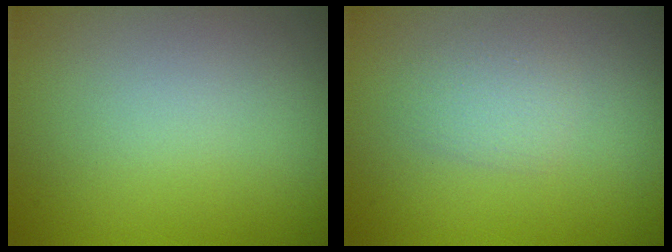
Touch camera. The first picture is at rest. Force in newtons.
{"total": 1.6, "press": 1.6, "slide": 0.1}